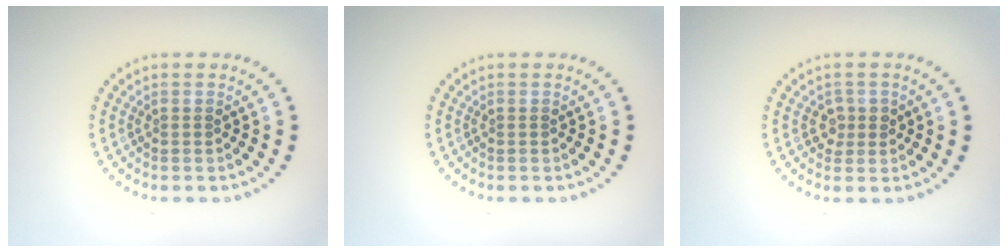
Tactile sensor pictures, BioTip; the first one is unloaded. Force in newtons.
{"total": 0.0}
{"total": 1.5, "press": 1.4, "slide": 0.7}